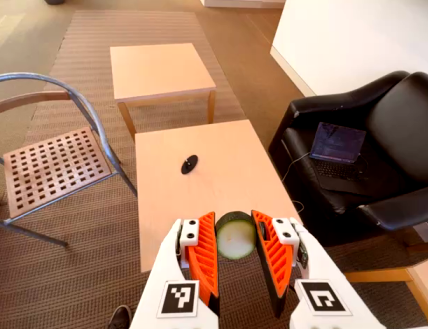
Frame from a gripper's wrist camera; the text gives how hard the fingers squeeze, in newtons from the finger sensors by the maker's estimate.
{"total": 12.4, "left": 12.9, "right": 11.9}